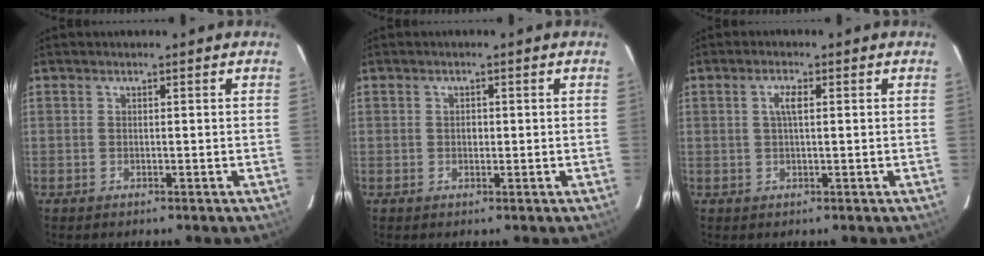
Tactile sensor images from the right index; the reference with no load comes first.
{"total": 1.1, "force": [0.0, 1.0, 0.6], "torque": [-0.009, 0.004, -0.001]}
{"total": 2.5, "force": [0.5, 0.7, 2.3], "torque": [-0.046, 0.005, 0.009]}